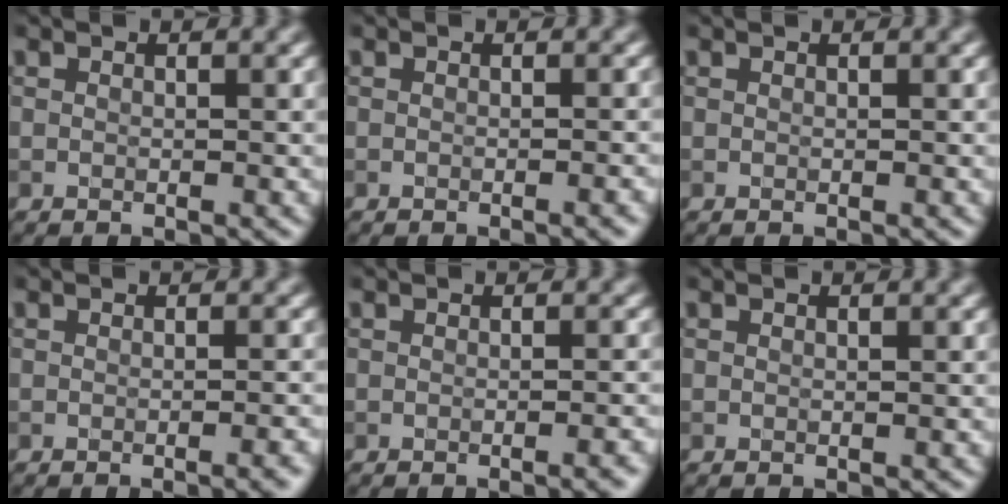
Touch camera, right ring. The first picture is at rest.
{"total": 1.5, "force": [-0.5, 0.4, 1.4], "torque": [-0.008, 0.001, -0.009]}
{"total": 0.0}
{"total": 2.8, "force": [-1.2, 0.9, 2.4], "torque": [-0.011, 0.005, -0.015]}
{"total": 2.2, "force": [-0.9, 0.6, 1.9], "torque": [-0.009, 0.003, -0.013]}
{"total": 0.0}